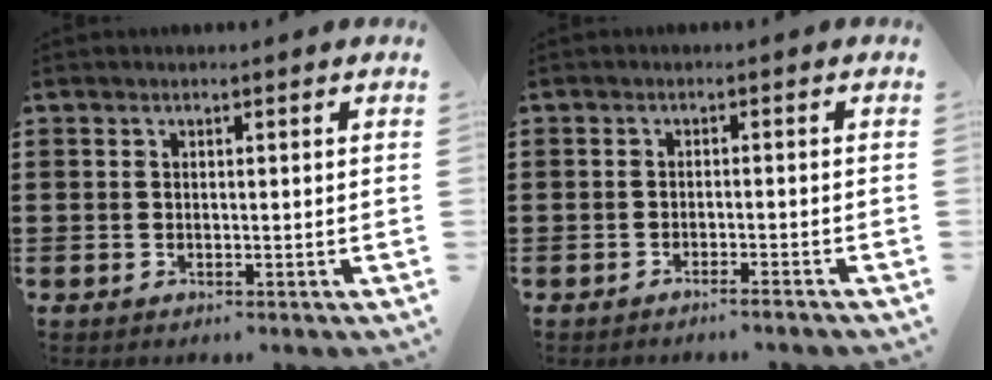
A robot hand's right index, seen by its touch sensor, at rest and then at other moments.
{"total": 1.5, "force": [-1.4, -0.3, 0.6], "torque": [-0.010, 0.000, -0.027]}